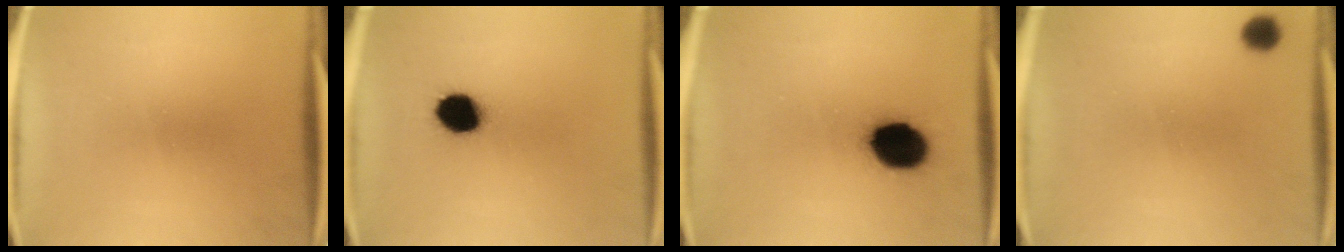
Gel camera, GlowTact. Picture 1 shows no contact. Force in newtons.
{"total": 9.3}
{"total": 11.9}
{"total": 3.6}